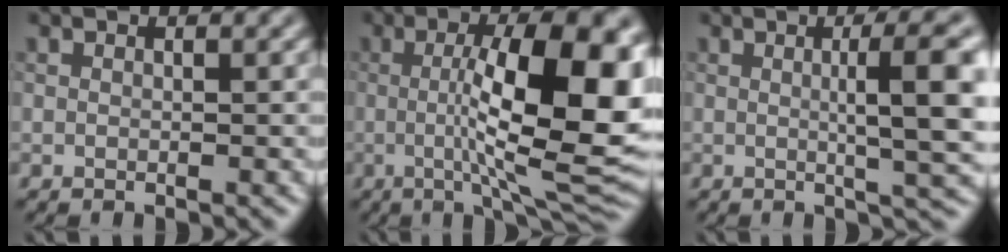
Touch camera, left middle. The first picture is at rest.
{"total": 13.7, "force": [0.5, 3.9, 13.1], "torque": [-0.186, 0.001, 0.008]}
{"total": 6.8, "force": [0.6, 1.2, 6.7], "torque": [-0.089, 0.009, 0.010]}